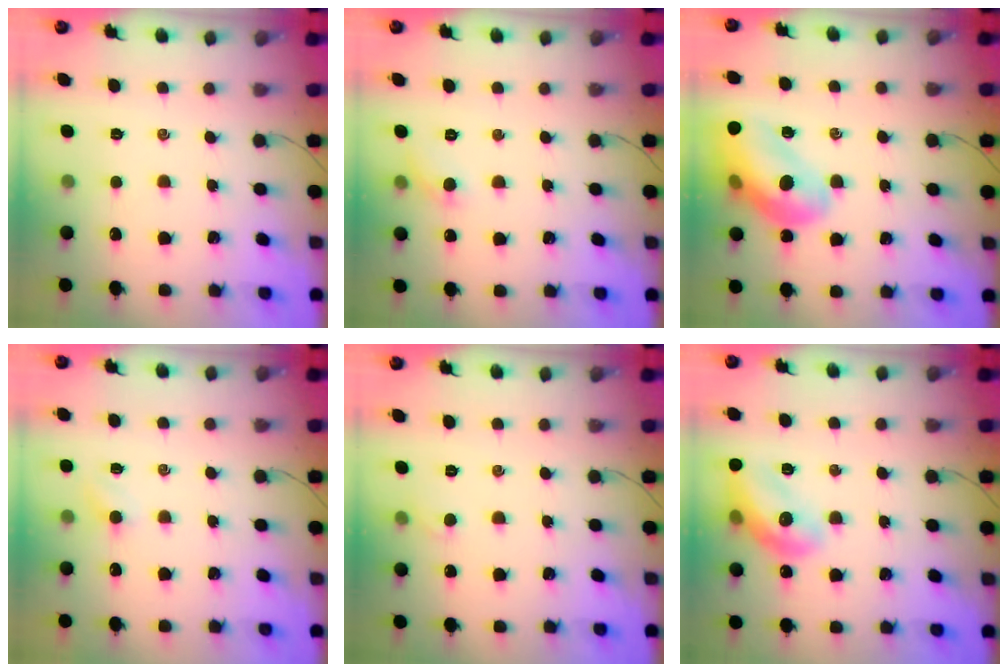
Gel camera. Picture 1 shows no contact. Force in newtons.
{"total": 5.4, "press": 5.0, "slide": 2.0}
{"total": 18.7, "press": 18.5, "slide": 2.8}
{"total": 2.8, "press": 2.7, "slide": 0.9}
{"total": 2.9, "press": 2.8, "slide": 1.0}
{"total": 13.1, "press": 13.0, "slide": 1.8}